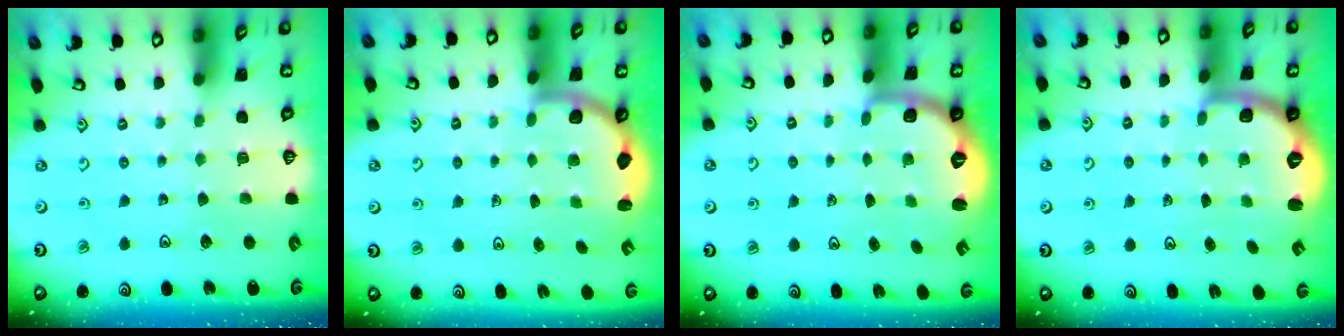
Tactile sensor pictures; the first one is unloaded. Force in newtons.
{"total": 3.3, "press": 2.7, "slide": 1.9}
{"total": 2.7, "press": 1.6, "slide": 2.1}
{"total": 2.5, "press": 2.0, "slide": 1.5}